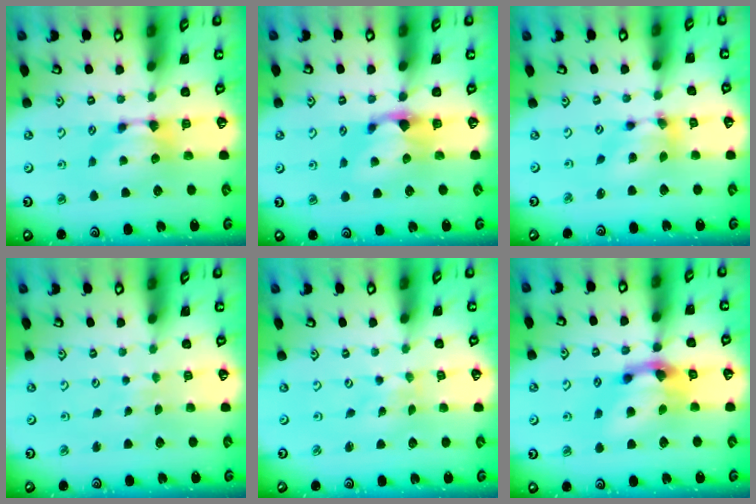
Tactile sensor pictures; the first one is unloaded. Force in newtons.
{"total": 1.1, "press": 0.3, "slide": 1.1}
{"total": 4.5, "press": 4.2, "slide": 1.5}
{"total": 5.2, "press": 5.2, "slide": 0.2}
{"total": 6.9, "press": 6.9, "slide": 0.4}
{"total": 7.1, "press": 6.8, "slide": 2.0}